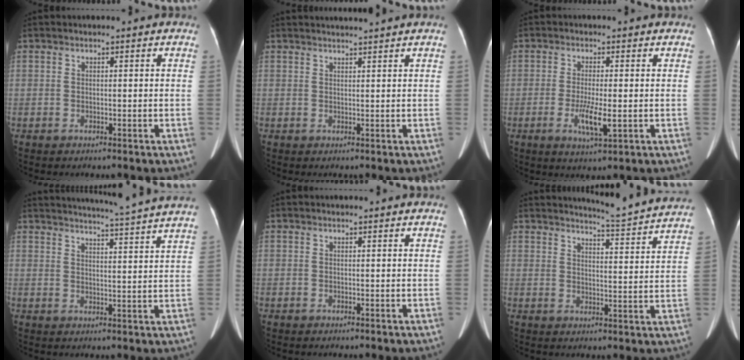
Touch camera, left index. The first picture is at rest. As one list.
[{"total": 3.6, "force": [3.3, -0.9, 1.1], "torque": [-0.010, 0.015, 0.047]}, {"total": 4.6, "force": [-1.2, 0.6, 4.3], "torque": [-0.090, -0.011, -0.017]}, {"total": 14.3, "force": [13.2, -2.0, 5.0], "torque": [-0.088, -0.034, 0.159]}, {"total": 0.0}, {"total": 10.2, "force": [9.9, -1.5, 1.9], "torque": [-0.044, -0.033, 0.122]}]